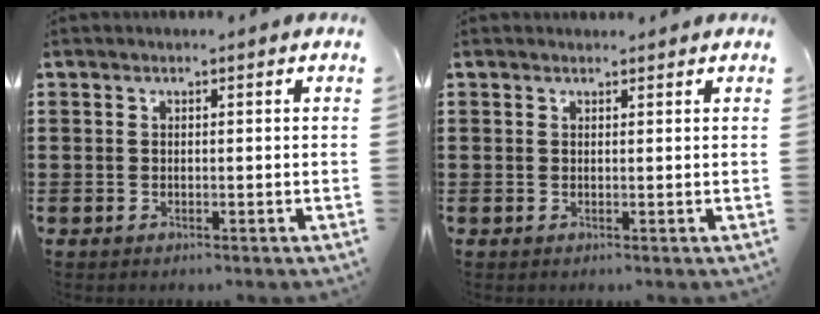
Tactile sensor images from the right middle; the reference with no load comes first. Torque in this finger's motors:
{"motor_torque": [-0.14, 0.05, -0.03, -0.01]}